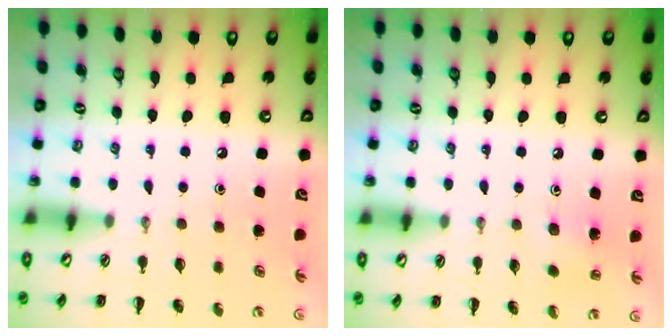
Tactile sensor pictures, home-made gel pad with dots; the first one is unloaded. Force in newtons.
{"total": 4.2, "press": 4.0, "slide": 1.2}